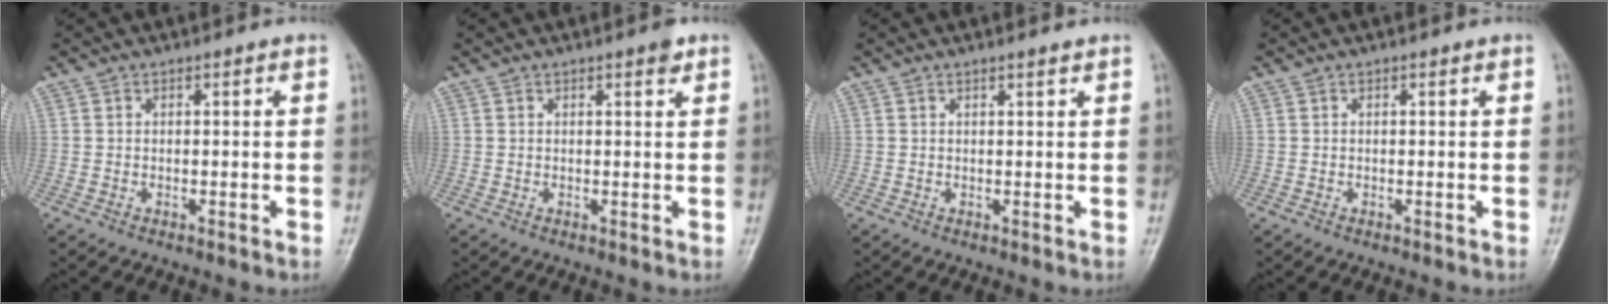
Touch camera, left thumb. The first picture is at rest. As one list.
[{"total": 1.5, "force": [1.0, 0.4, 1.0], "torque": [-0.012, -0.004, 0.011]}, {"total": 0.7, "force": [0.6, 0.0, 0.3], "torque": [-0.006, -0.005, 0.011]}, {"total": 0.0}]